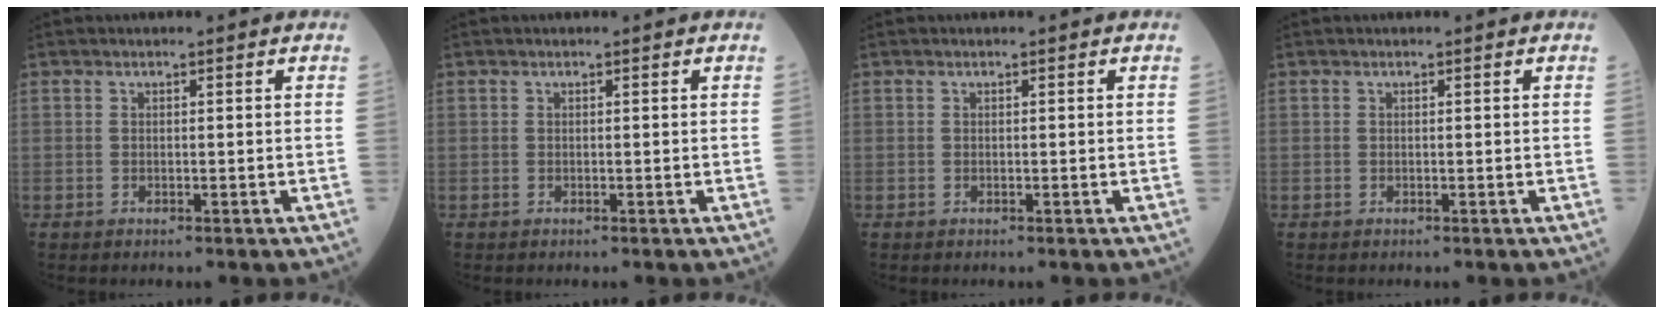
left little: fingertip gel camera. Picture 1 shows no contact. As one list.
[{"total": 0.0}, {"total": 0.0}, {"total": 0.0}]